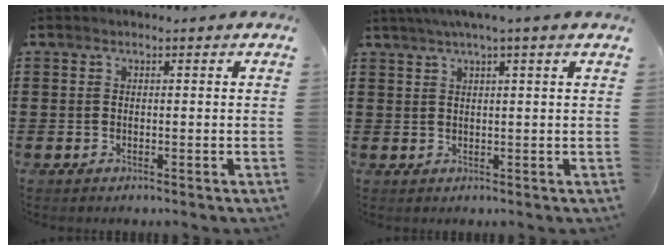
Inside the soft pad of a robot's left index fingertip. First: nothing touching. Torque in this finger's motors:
{"motor_torque": [2.14, 0.00, 0.49, 0.13]}